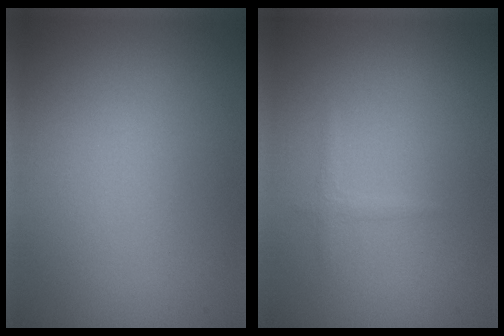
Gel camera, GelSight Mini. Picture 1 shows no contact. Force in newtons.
{"total": 0.7, "press": 0.7, "slide": 0.1}